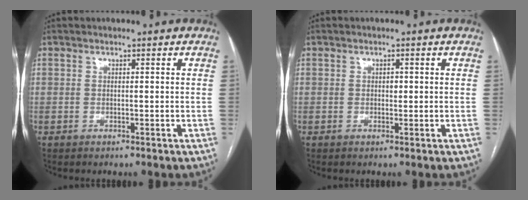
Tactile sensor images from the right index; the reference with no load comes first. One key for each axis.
{"total": 0.9, "fx": 0.1, "fy": 0.6, "fz": 0.6, "tx": -0.009, "ty": 0.001, "tz": 0.000}